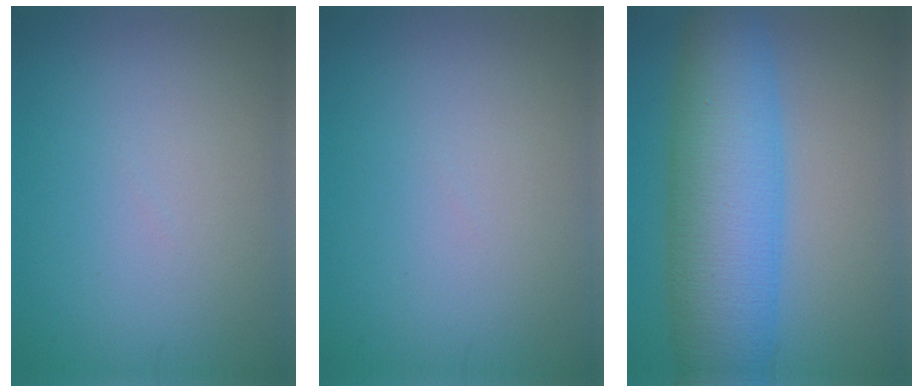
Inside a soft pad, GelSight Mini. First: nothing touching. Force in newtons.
{"total": 0.0}
{"total": 10.1, "press": 10.1, "slide": 0.1}